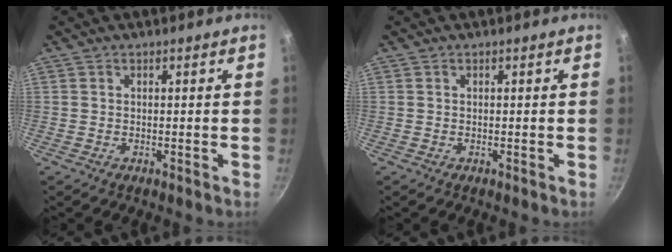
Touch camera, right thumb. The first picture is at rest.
{"total": 0.0}